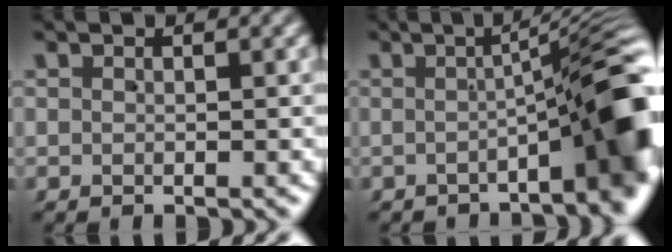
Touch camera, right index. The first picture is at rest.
{"total": 9.4, "force": [-2.9, 2.3, 8.7], "torque": [-0.089, 0.018, -0.049]}